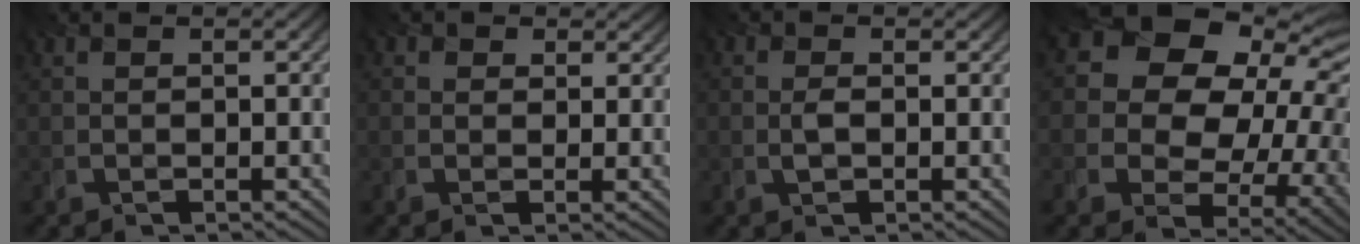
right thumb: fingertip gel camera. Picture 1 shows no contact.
{"total": 1.9, "force": [1.0, 1.5, 0.3], "torque": [-0.006, -0.007, 0.010]}
{"total": 1.4, "force": [-0.1, 1.0, 1.0], "torque": [-0.027, -0.001, -0.002]}
{"total": 14.7, "force": [3.2, 11.3, 8.9], "torque": [-0.166, 0.003, 0.060]}